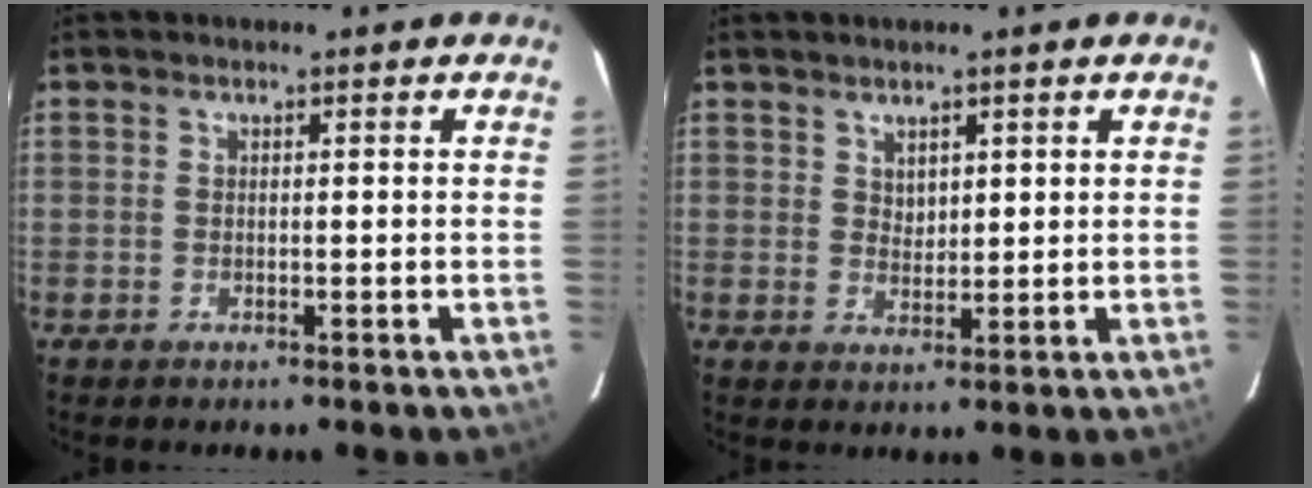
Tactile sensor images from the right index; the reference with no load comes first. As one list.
[{"total": 2.7, "force": [1.7, 1.8, 1.2], "torque": [-0.013, 0.001, 0.032]}]